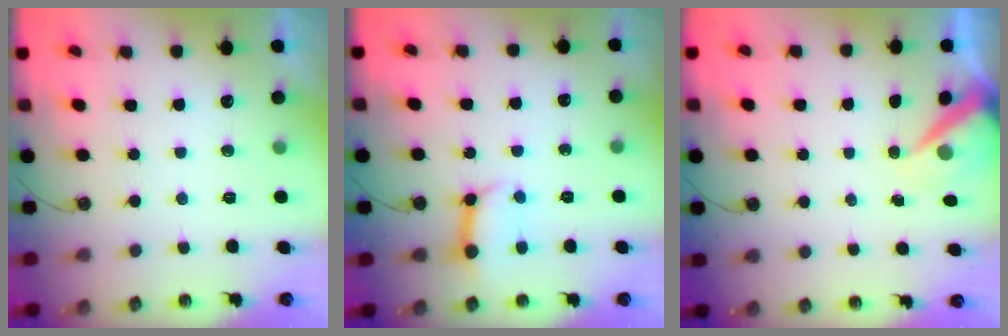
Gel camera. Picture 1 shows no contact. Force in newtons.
{"total": 9.1, "press": 9.0, "slide": 1.2}
{"total": 6.2, "press": 6.1, "slide": 0.9}